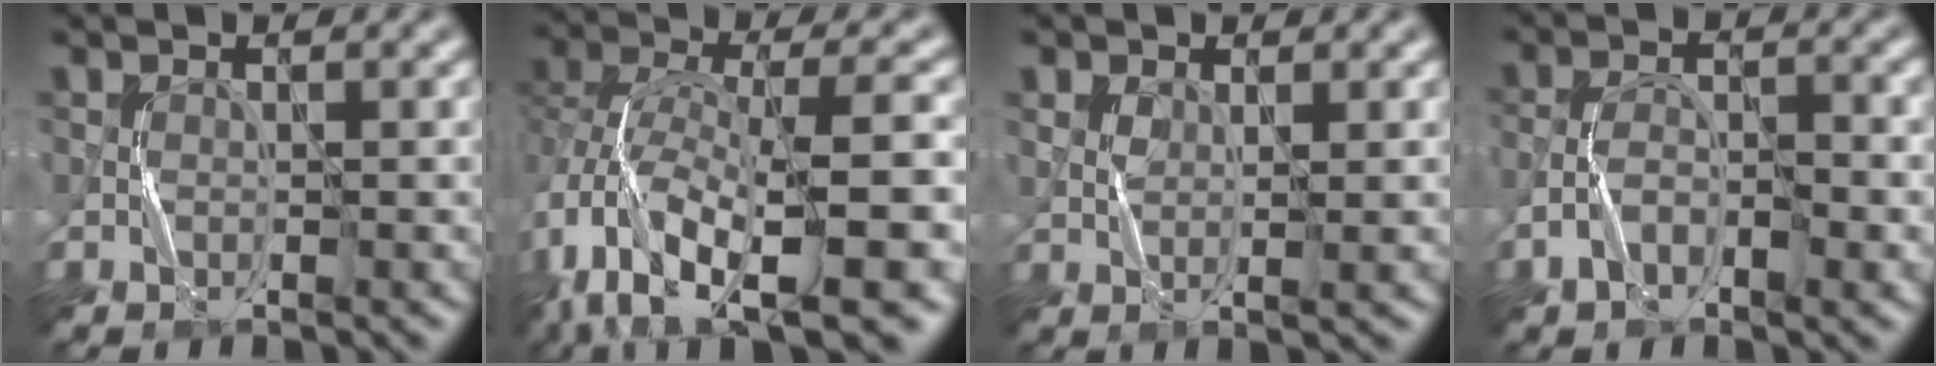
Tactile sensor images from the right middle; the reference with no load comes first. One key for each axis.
{"total": 13.1, "fx": -6.2, "fy": 5.8, "fz": 10.0, "tx": -0.199, "ty": -0.004, "tz": -0.086}
{"total": 1.7, "fx": 0.6, "fy": 0.8, "fz": 1.3, "tx": -0.028, "ty": -0.001, "tz": 0.013}
{"total": 4.0, "fx": -1.9, "fy": 1.7, "fz": 3.1, "tx": -0.058, "ty": 0.007, "tz": -0.039}